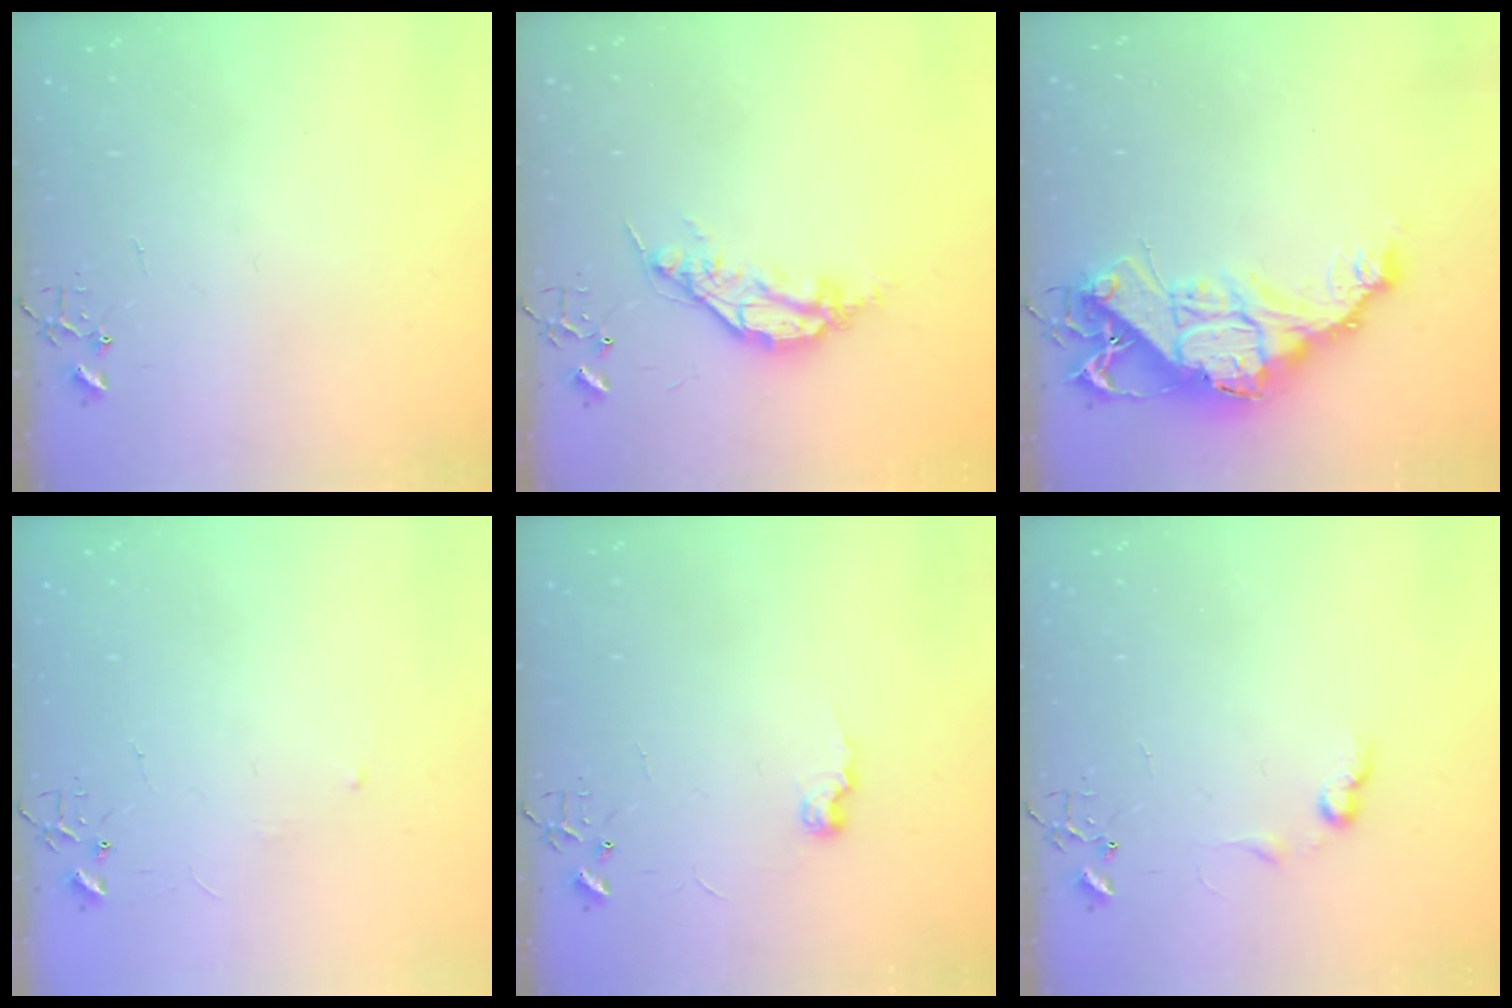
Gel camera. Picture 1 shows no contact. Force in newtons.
{"total": 10.0, "press": 10.0, "slide": 0.8}
{"total": 17.0, "press": 17.0, "slide": 1.2}
{"total": 2.9, "press": 2.9, "slide": 0.4}
{"total": 6.0, "press": 6.0, "slide": 0.5}
{"total": 7.9, "press": 7.8, "slide": 1.0}